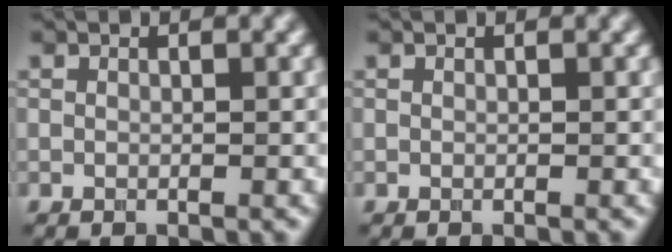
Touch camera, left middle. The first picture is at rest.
{"total": 0.0}